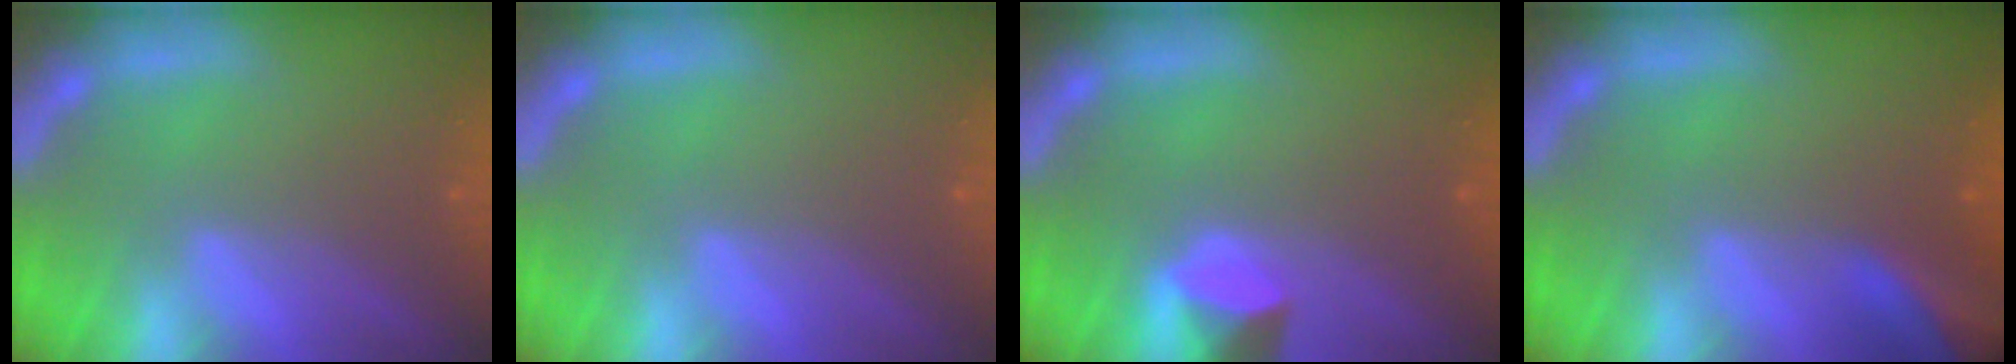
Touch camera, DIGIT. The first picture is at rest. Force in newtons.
{"total": 0.0}
{"total": 2.4}
{"total": 9.0}